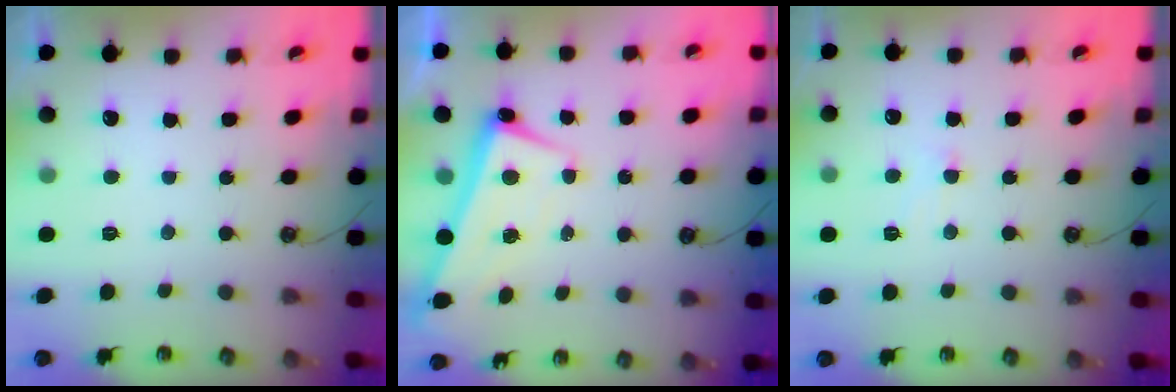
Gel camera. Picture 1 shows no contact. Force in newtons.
{"total": 2.5, "press": 2.4, "slide": 0.6}
{"total": 3.3, "press": 3.3, "slide": 0.6}